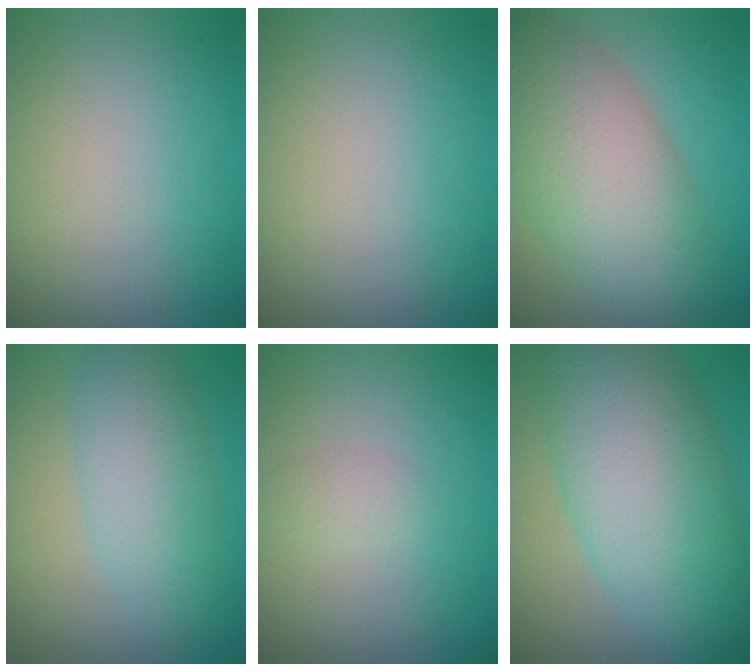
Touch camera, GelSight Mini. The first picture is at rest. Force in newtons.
{"total": 0.0}
{"total": 8.9, "press": 8.9, "slide": 0.5}
{"total": 4.9, "press": 4.9, "slide": 0.2}
{"total": 1.1, "press": 1.1, "slide": 0.0}
{"total": 11.8, "press": 11.8, "slide": 0.2}